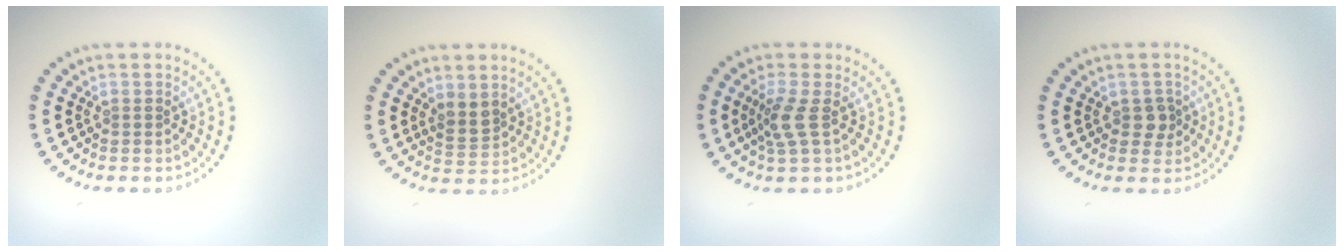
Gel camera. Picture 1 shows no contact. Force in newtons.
{"total": 1.7, "press": 1.5, "slide": 0.9}
{"total": 2.3, "press": 1.8, "slide": 1.5}
{"total": 1.5, "press": 1.4, "slide": 0.5}